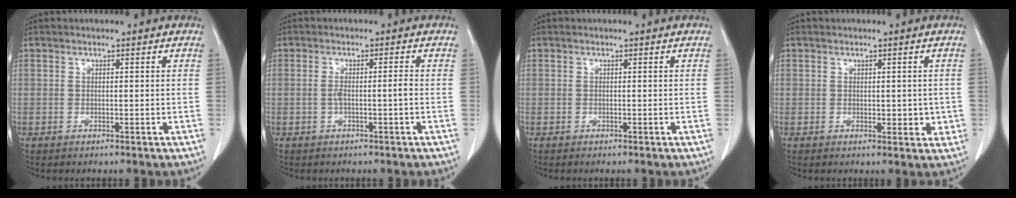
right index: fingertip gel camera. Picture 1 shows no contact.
{"total": 2.3, "force": [-0.6, -0.1, 2.2], "torque": [-0.039, 0.000, -0.009]}
{"total": 0.0}
{"total": 2.7, "force": [0.0, 1.7, 2.0], "torque": [-0.017, -0.003, 0.004]}